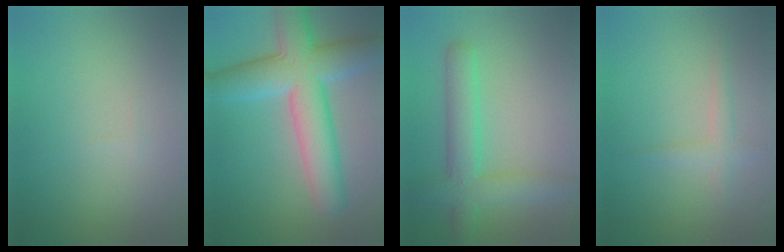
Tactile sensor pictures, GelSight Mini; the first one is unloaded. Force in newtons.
{"total": 8.9, "press": 8.8, "slide": 0.3}
{"total": 5.0, "press": 5.0, "slide": 0.1}
{"total": 1.5, "press": 1.5, "slide": 0.1}